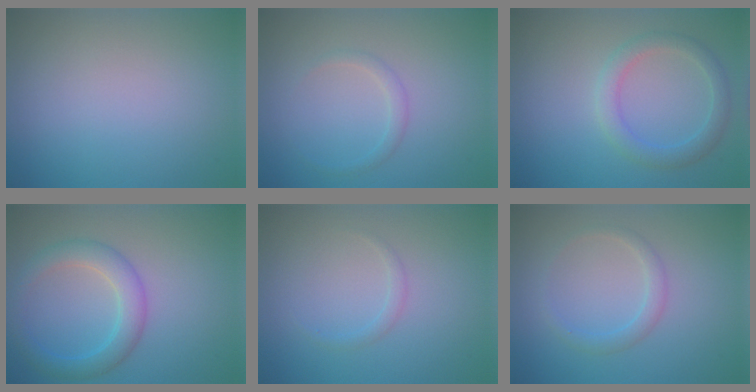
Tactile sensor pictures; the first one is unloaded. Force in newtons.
{"total": 1.0, "press": 1.0, "slide": 0.1}
{"total": 2.7, "press": 2.7, "slide": 0.2}
{"total": 3.5, "press": 3.5, "slide": 0.1}
{"total": 0.8, "press": 0.8, "slide": 0.1}
{"total": 1.5, "press": 1.5, "slide": 0.1}